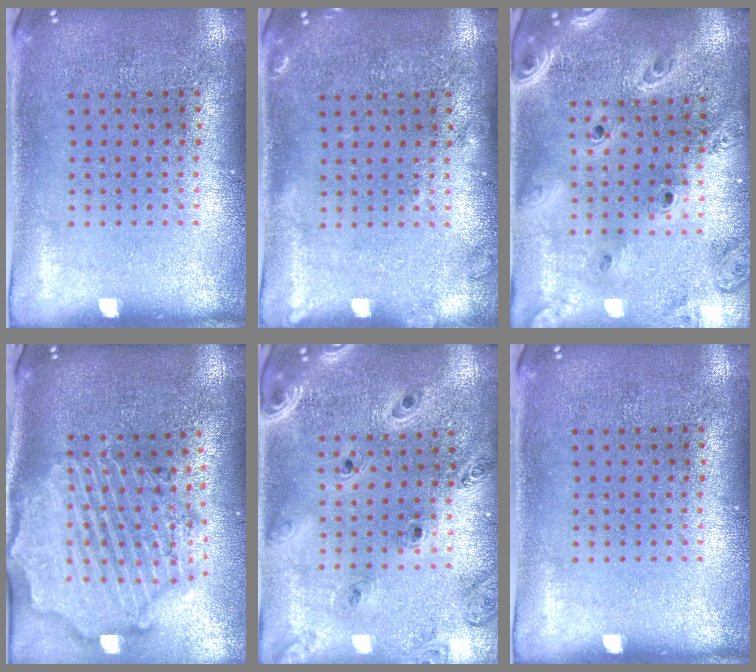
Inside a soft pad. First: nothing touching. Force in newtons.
{"total": 1.2, "press": 1.1, "slide": 0.2}
{"total": 2.8, "press": 2.4, "slide": 1.4}
{"total": 3.3, "press": 2.8, "slide": 1.7}
{"total": 1.3, "press": 1.3, "slide": 0.2}
{"total": 0.0}